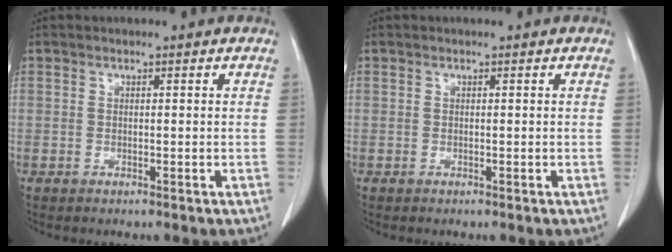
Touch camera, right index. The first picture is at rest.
{"total": 0.0}